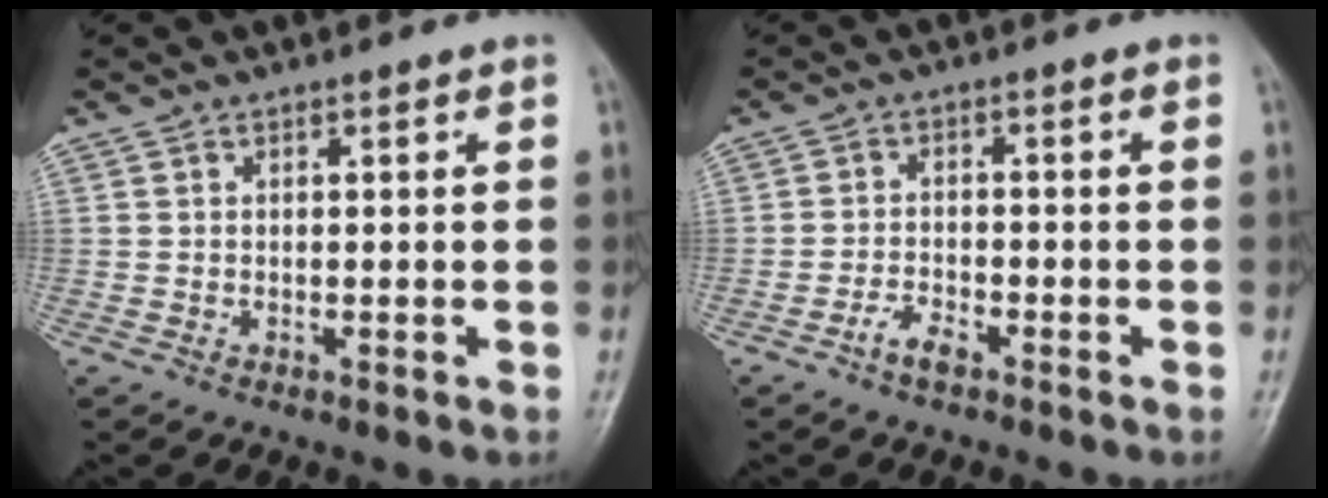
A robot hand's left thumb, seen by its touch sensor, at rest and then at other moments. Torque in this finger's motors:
{"motor_torque": [-0.07, 0.12, 0.05, 0.08, 0.01]}